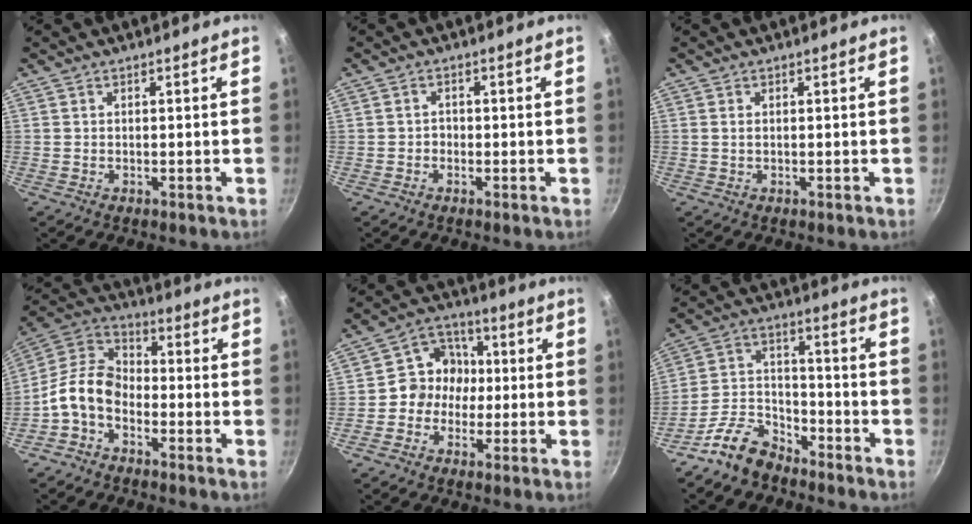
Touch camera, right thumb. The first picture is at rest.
{"total": 1.2, "force": [-0.6, 1.0, 0.4], "torque": [-0.002, 0.005, -0.011]}
{"total": 0.8, "force": [0.1, 0.4, 0.6], "torque": [-0.012, 0.001, 0.002]}
{"total": 10.2, "force": [-3.9, 6.8, 6.6], "torque": [-0.113, 0.057, -0.099]}
{"total": 8.3, "force": [-0.7, 7.5, 3.5], "torque": [-0.009, 0.026, -0.029]}
{"total": 9.8, "force": [-7.6, 4.9, 3.6], "torque": [-0.054, 0.080, -0.157]}